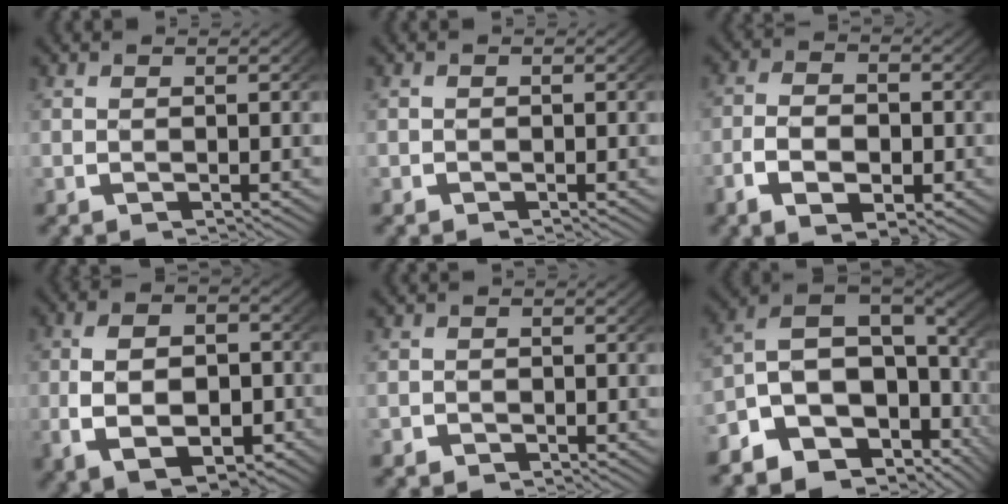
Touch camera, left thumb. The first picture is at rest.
{"total": 0.6, "force": [-0.3, 0.5, 0.0], "torque": [0.002, -0.004, -0.008]}
{"total": 5.1, "force": [-1.4, 3.2, 3.7], "torque": [-0.068, -0.014, -0.023]}
{"total": 8.8, "force": [-1.7, 5.8, 6.3], "torque": [-0.120, -0.031, -0.012]}
{"total": 1.4, "force": [-1.0, 1.0, -0.1], "torque": [0.006, -0.007, -0.019]}
{"total": 15.4, "force": [-2.8, 11.0, 10.3], "torque": [-0.212, -0.044, -0.036]}